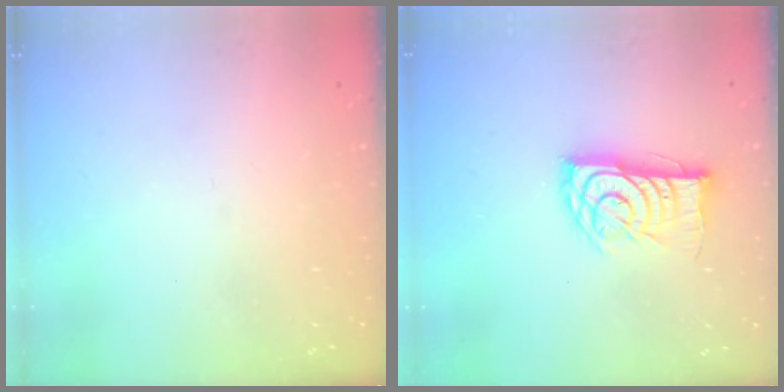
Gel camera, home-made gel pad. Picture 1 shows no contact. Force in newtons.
{"total": 11.9, "press": 11.9, "slide": 0.8}